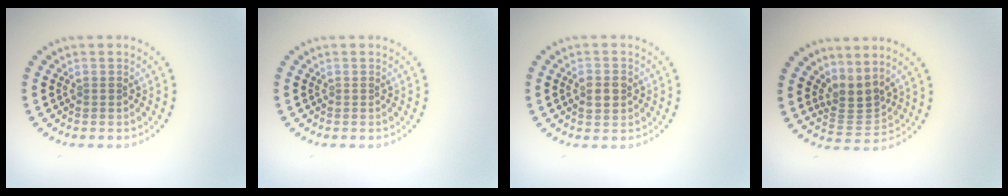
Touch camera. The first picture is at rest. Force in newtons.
{"total": 0.0}
{"total": 2.5, "press": 2.5, "slide": 0.1}
{"total": 2.8, "press": 2.0, "slide": 1.9}